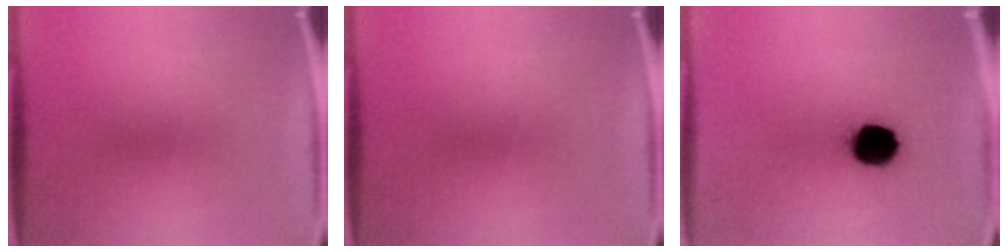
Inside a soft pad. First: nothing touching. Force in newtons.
{"total": 0.0}
{"total": 11.9}